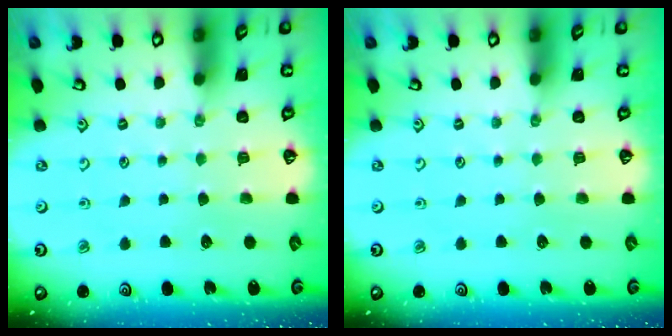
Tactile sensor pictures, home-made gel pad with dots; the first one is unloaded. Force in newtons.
{"total": 0.0}